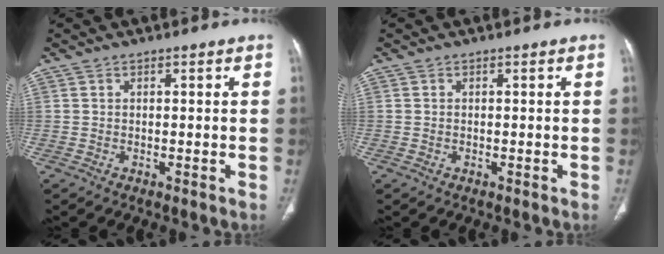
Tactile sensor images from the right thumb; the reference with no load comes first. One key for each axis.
{"total": 0.0}